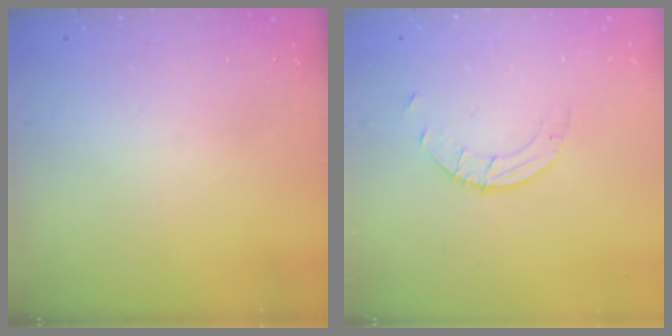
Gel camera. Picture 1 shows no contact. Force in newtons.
{"total": 2.5, "press": 2.5, "slide": 0.2}